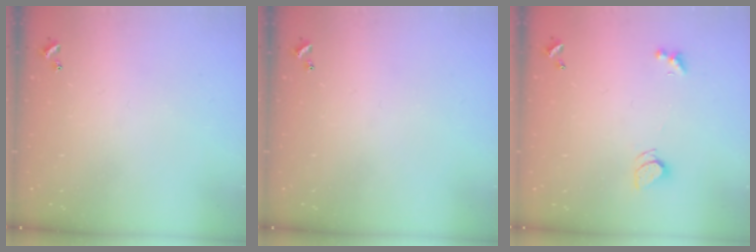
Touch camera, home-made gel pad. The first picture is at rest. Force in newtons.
{"total": 0.0}
{"total": 2.5, "press": 2.4, "slide": 0.6}